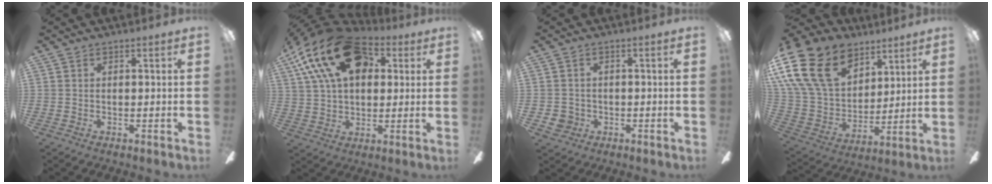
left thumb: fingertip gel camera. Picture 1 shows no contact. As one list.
[{"total": 22.5, "force": [10.3, 13.1, 15.1], "torque": [-0.295, -0.030, 0.176]}, {"total": 3.6, "force": [-0.7, 3.4, 0.8], "torque": [-0.022, 0.007, -0.014]}, {"total": 23.8, "force": [12.2, 15.8, 13.0], "torque": [-0.282, -0.057, 0.228]}]